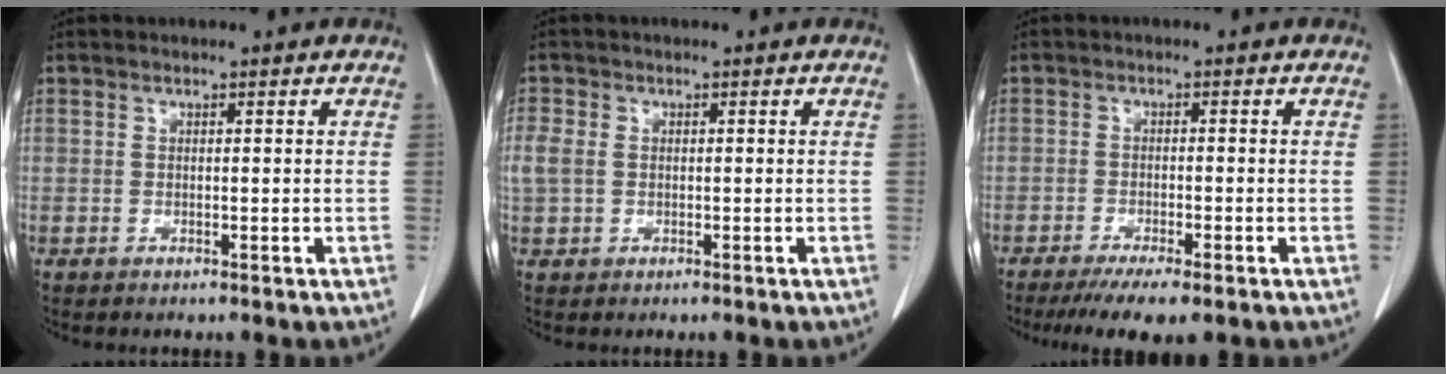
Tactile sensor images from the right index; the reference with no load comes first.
{"total": 3.1, "force": [0.1, 2.4, 1.9], "torque": [-0.069, 0.015, 0.007]}
{"total": 6.4, "force": [-4.6, 0.8, 4.4], "torque": [-0.068, -0.014, -0.071]}